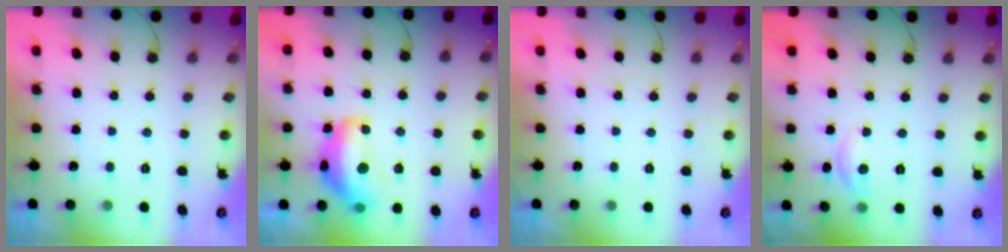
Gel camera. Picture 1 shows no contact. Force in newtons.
{"total": 15.1, "press": 15.1, "slide": 0.8}
{"total": 0.0}
{"total": 5.1, "press": 5.0, "slide": 0.2}